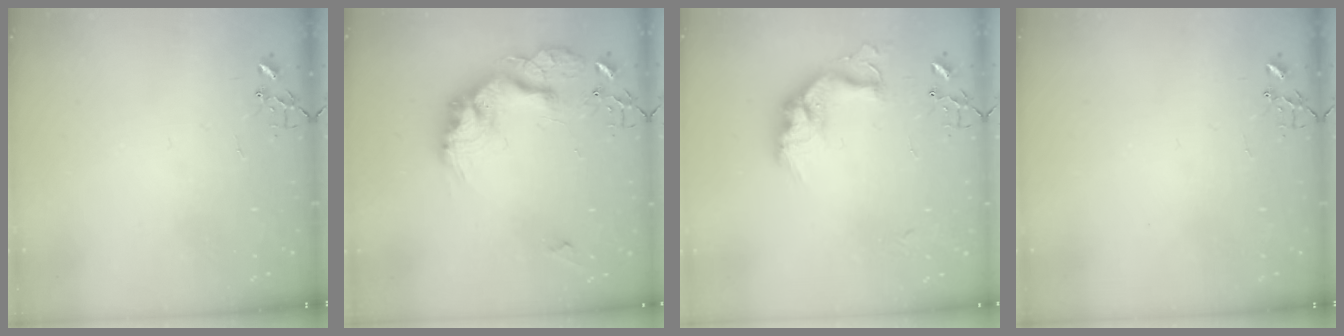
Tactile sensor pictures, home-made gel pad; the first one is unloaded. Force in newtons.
{"total": 19.5, "press": 19.5, "slide": 1.0}
{"total": 16.9, "press": 16.9, "slide": 1.2}
{"total": 0.0}